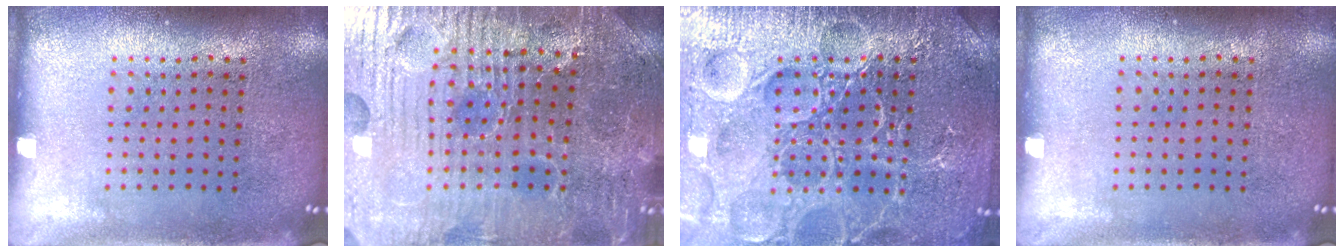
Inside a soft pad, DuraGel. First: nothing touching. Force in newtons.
{"total": 4.6, "press": 4.6, "slide": 0.8}
{"total": 7.3, "press": 7.3, "slide": 0.9}
{"total": 0.0}